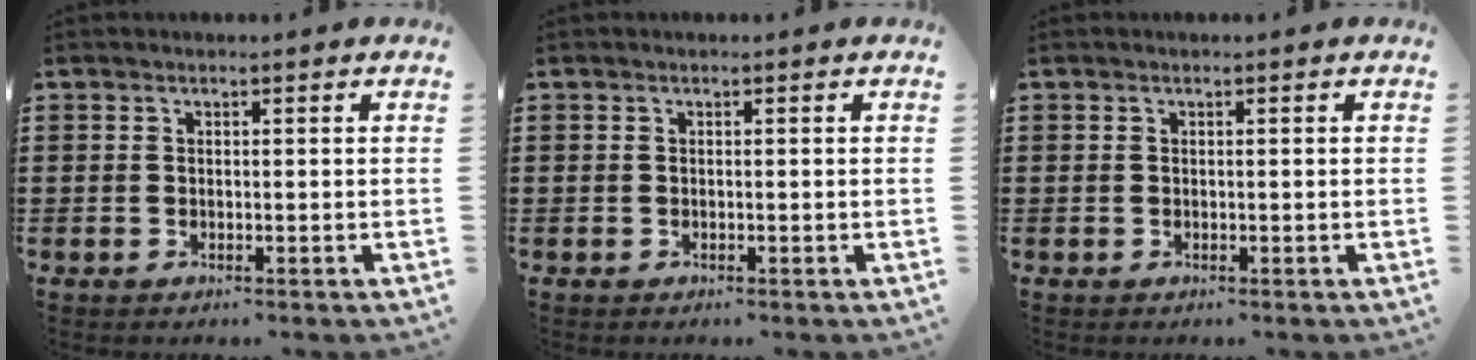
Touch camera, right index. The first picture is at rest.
{"total": 0.0}
{"total": 0.0}